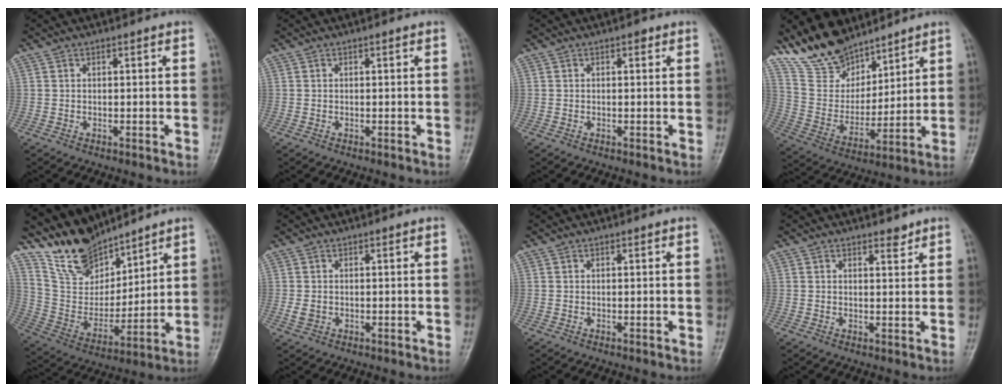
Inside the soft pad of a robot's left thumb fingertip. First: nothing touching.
{"total": 0.0}
{"total": 0.7, "force": [0.3, 0.4, 0.4], "torque": [0.000, 0.000, 0.002]}
{"total": 15.2, "force": [12.5, 7.1, 5.0], "torque": [-0.060, -0.062, 0.244]}
{"total": 13.3, "force": [11.6, 5.4, 3.4], "torque": [-0.037, -0.073, 0.238]}
{"total": 1.8, "force": [-0.1, 1.5, 1.0], "torque": [-0.016, -0.001, 0.002]}
{"total": 0.0}
{"total": 1.8, "force": [1.5, 0.7, 0.6], "torque": [0.002, -0.012, 0.021]}